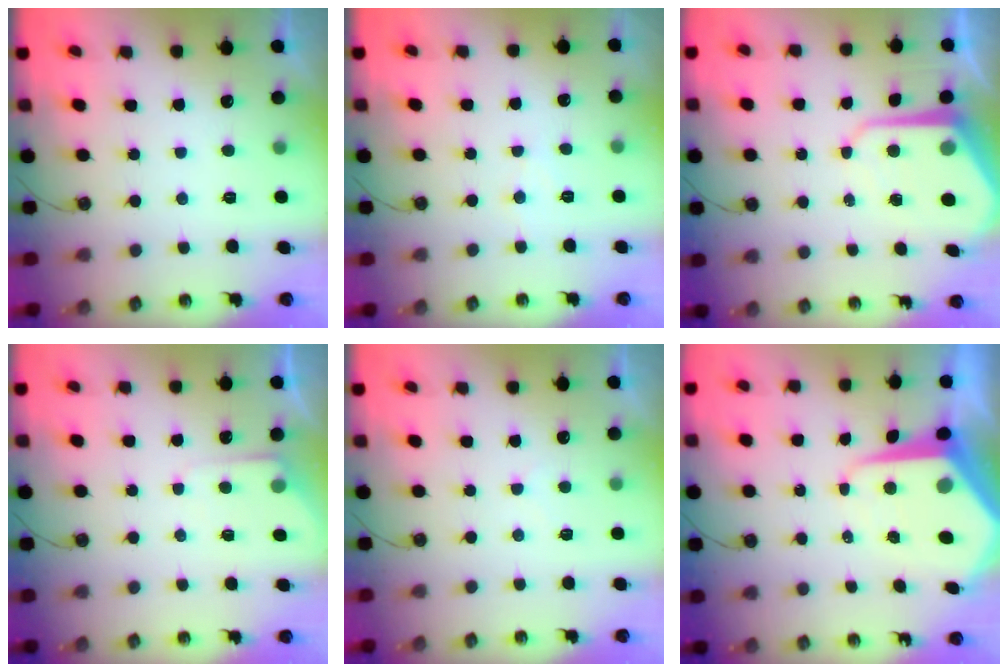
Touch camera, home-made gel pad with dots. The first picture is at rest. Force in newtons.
{"total": 4.3, "press": 4.3, "slide": 0.4}
{"total": 9.0, "press": 9.0, "slide": 0.5}
{"total": 3.9, "press": 3.9, "slide": 0.5}
{"total": 4.6, "press": 4.6, "slide": 0.5}
{"total": 12.7, "press": 12.6, "slide": 1.0}